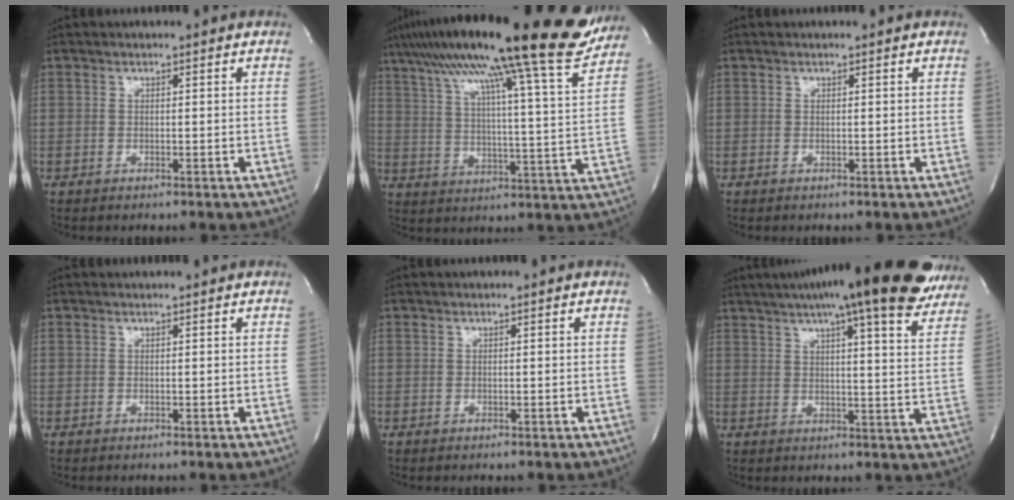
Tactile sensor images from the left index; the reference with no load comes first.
{"total": 28.7, "force": [22.9, 1.2, 17.2], "torque": [-0.281, -0.007, 0.315]}
{"total": 0.0}
{"total": 0.6, "force": [0.6, 0.0, 0.1], "torque": [-0.004, 0.011, 0.013]}
{"total": 0.0}
{"total": 25.2, "force": [19.6, 4.3, 15.2], "torque": [-0.227, 0.015, 0.241]}